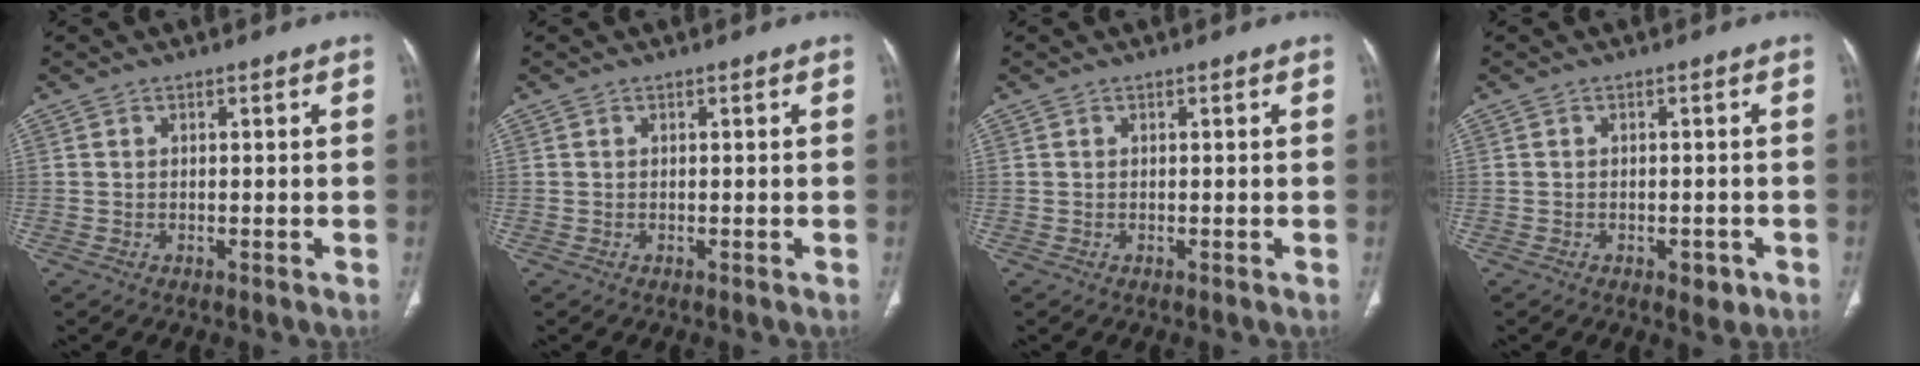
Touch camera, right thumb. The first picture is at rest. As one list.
[{"total": 0.0}, {"total": 0.0}, {"total": 2.9, "force": [-1.4, 1.7, 1.9], "torque": [-0.014, 0.005, -0.011]}]